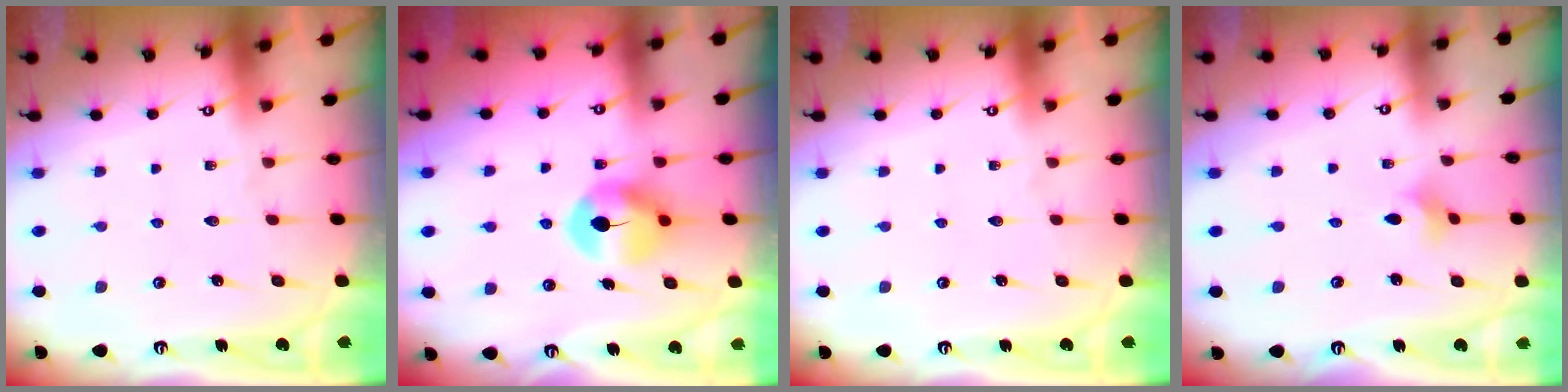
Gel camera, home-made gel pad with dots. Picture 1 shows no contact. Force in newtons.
{"total": 7.6, "press": 7.6, "slide": 0.4}
{"total": 0.0}
{"total": 2.6, "press": 2.5, "slide": 0.5}